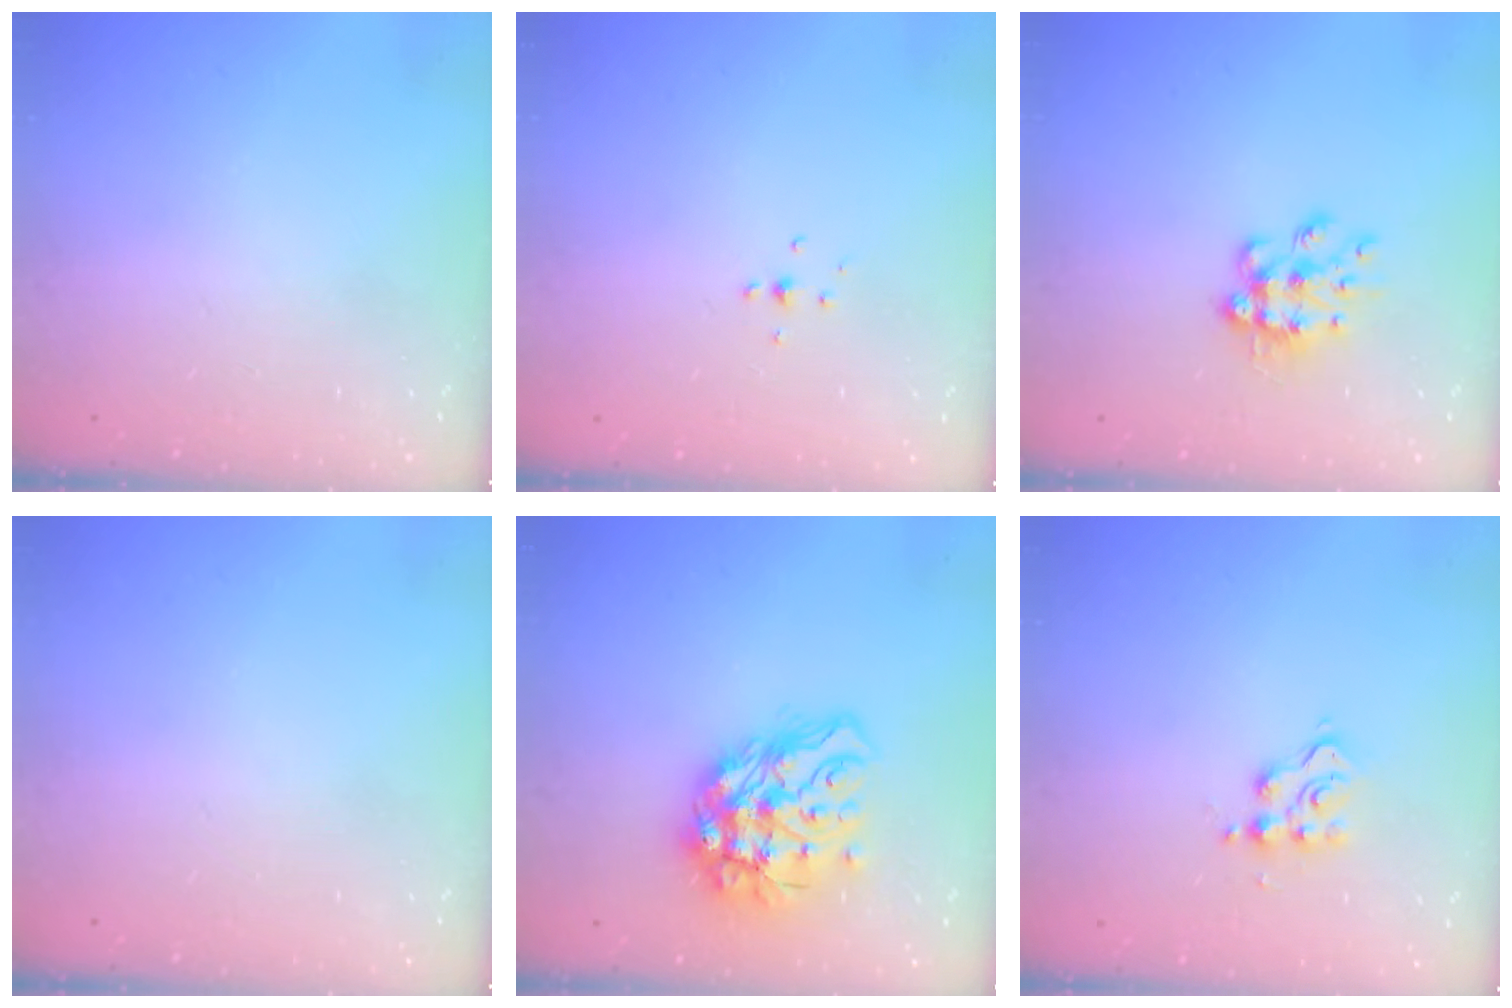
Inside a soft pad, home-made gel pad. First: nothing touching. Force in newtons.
{"total": 2.8, "press": 2.7, "slide": 0.7}
{"total": 9.3, "press": 9.3, "slide": 0.6}
{"total": 0.0}
{"total": 16.2, "press": 16.1, "slide": 1.5}
{"total": 4.3, "press": 4.3, "slide": 0.1}